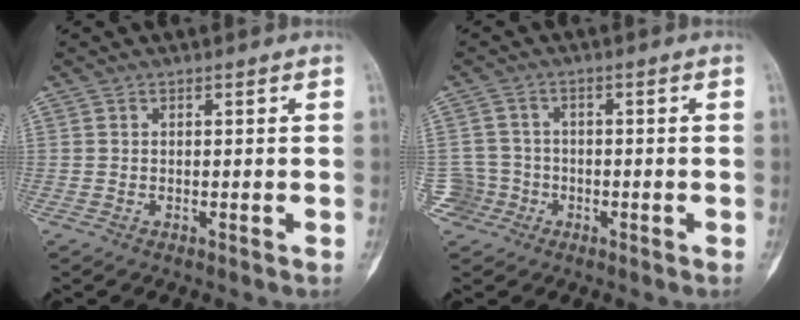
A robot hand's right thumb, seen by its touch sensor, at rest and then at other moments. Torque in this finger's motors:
{"motor_torque": [-0.23, -0.36, -0.02, 0.06, 0.00]}